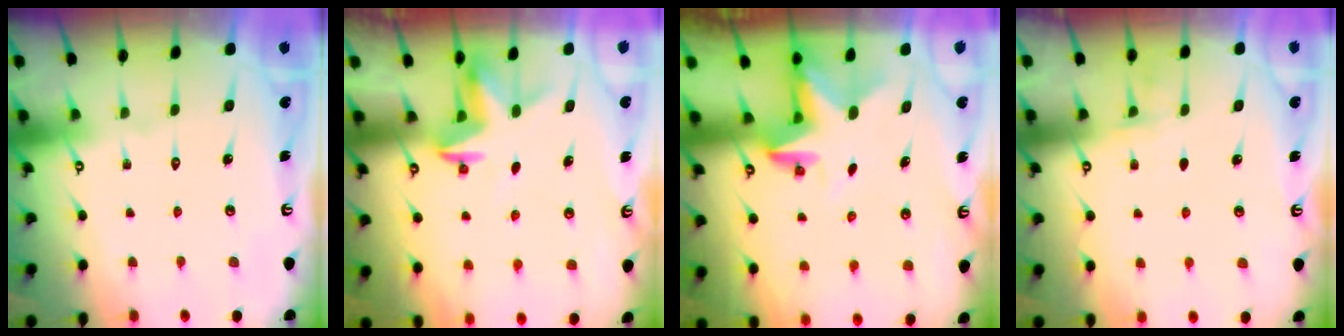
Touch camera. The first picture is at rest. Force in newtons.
{"total": 3.2, "press": 3.2, "slide": 0.2}
{"total": 2.9, "press": 2.9, "slide": 0.2}
{"total": 3.7, "press": 3.4, "slide": 1.3}